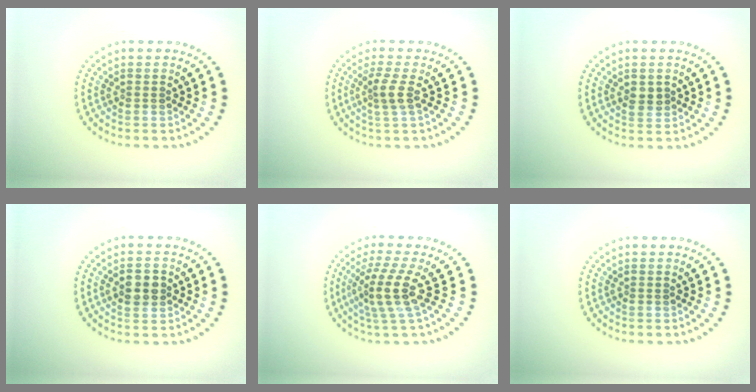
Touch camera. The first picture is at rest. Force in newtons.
{"total": 2.0, "press": 1.6, "slide": 1.3}
{"total": 1.3, "press": 1.3, "slide": 0.3}
{"total": 3.0, "press": 3.0, "slide": 0.2}
{"total": 3.7, "press": 2.9, "slide": 2.4}
{"total": 0.0}